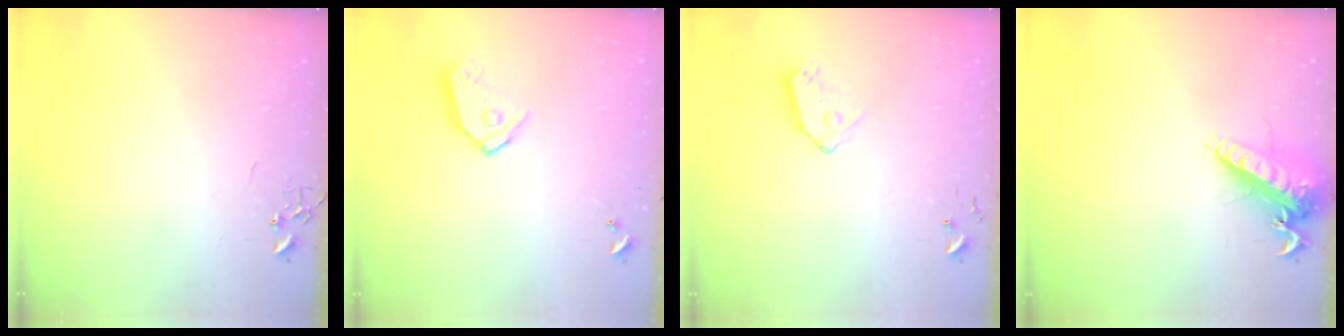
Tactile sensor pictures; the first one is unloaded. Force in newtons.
{"total": 11.6, "press": 11.5, "slide": 1.2}
{"total": 8.0, "press": 8.0, "slide": 0.5}
{"total": 14.6, "press": 14.4, "slide": 2.8}